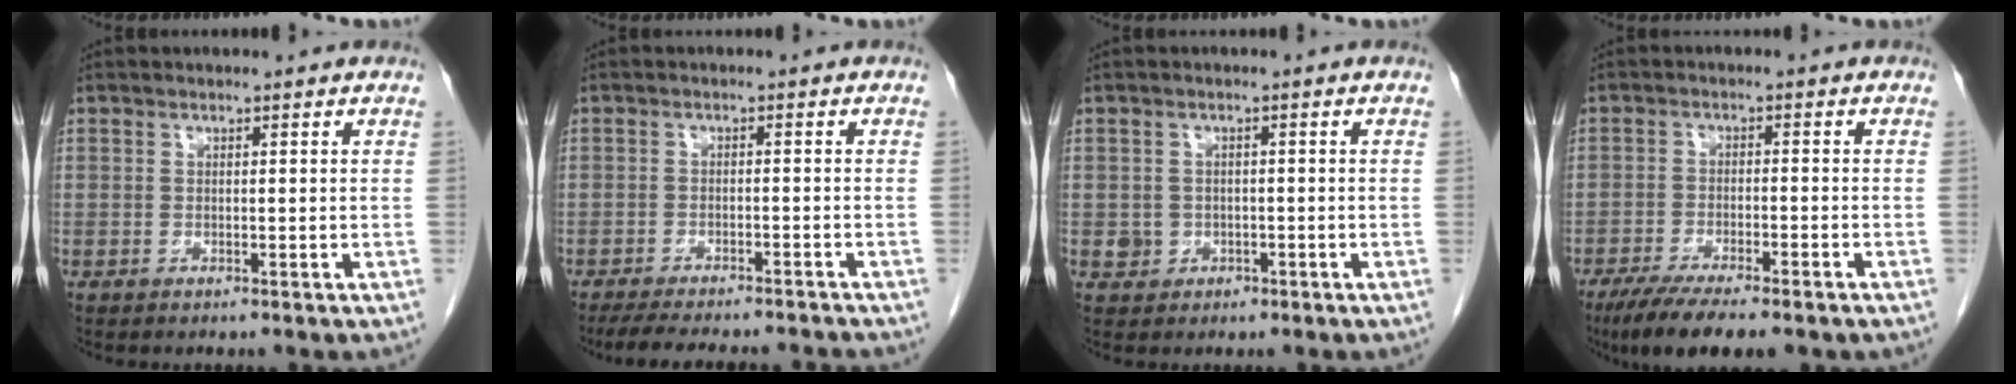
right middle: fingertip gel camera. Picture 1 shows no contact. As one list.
[{"total": 12.3, "force": [-11.3, 1.7, 4.7], "torque": [-0.074, -0.010, -0.151]}, {"total": 2.4, "force": [-0.6, 2.3, 0.4], "torque": [-0.001, 0.009, -0.002]}, {"total": 9.3, "force": [-7.0, 1.7, 5.9], "torque": [-0.094, -0.019, -0.108]}]